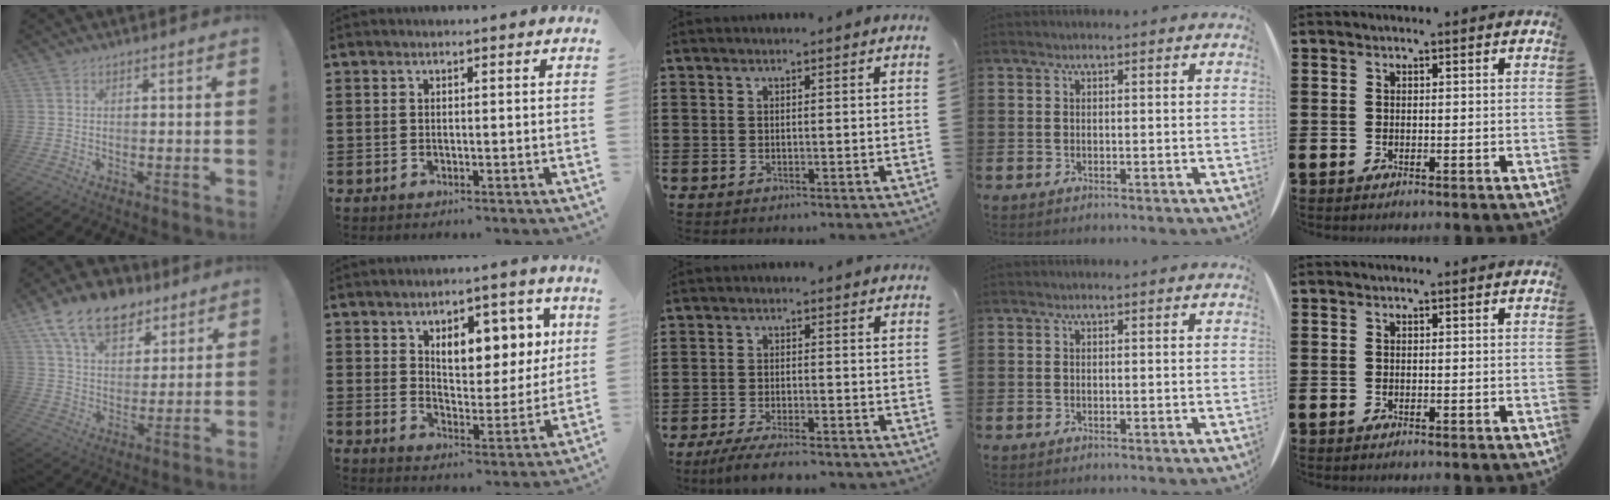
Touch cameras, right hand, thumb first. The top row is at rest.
{"thumb": {"total": 16.0, "force": [9.9, 9.6, 8.2], "torque": [-0.135, -0.056, 0.183]}, "index": {"total": 8.1, "force": [3.8, 4.4, 5.7], "torque": [-0.090, -0.008, 0.059]}, "middle": {"total": 4.1, "force": [-3.6, 0.2, 1.8], "torque": [-0.043, -0.009, -0.072]}}